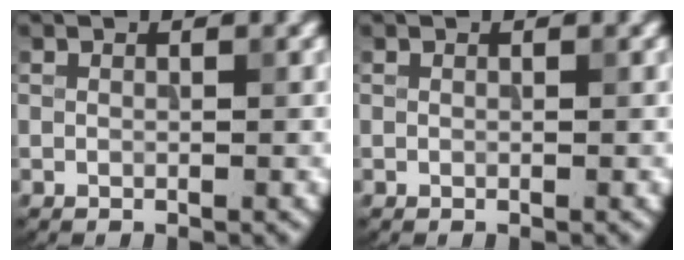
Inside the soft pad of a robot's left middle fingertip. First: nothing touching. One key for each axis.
{"total": 0.0}